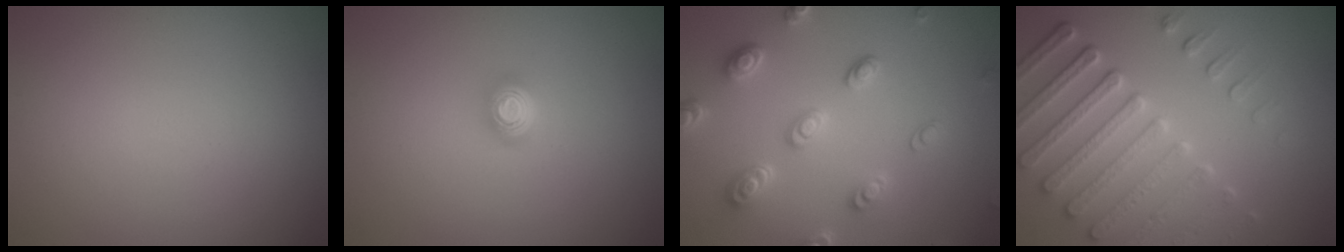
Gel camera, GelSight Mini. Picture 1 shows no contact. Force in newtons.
{"total": 2.0, "press": 1.4, "slide": 1.4}
{"total": 4.4, "press": 3.6, "slide": 2.6}
{"total": 6.3, "press": 5.2, "slide": 3.6}